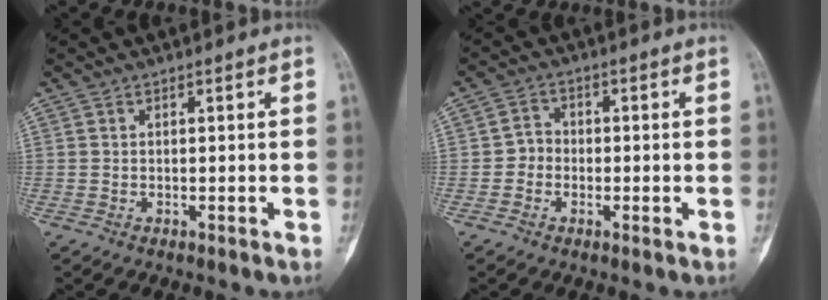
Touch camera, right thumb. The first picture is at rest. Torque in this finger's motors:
{"motor_torque": [0.46, -0.03, -0.07, -0.17, 0.02]}